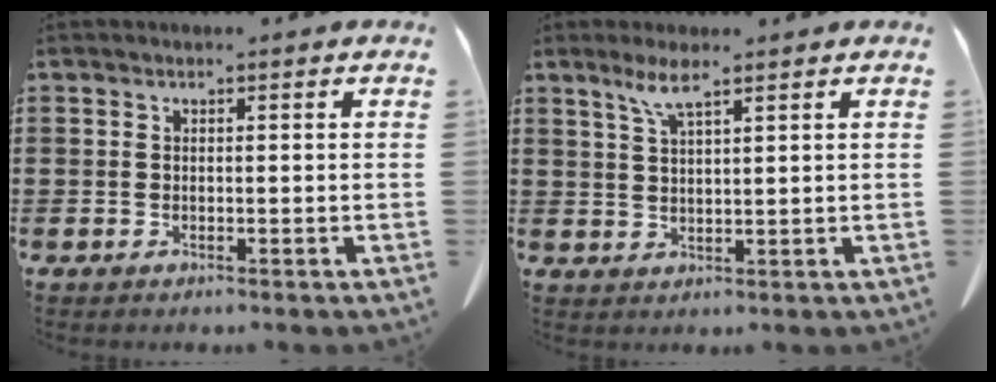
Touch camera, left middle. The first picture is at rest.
{"total": 4.0, "force": [2.7, 0.4, 2.9], "torque": [-0.066, 0.002, 0.048]}